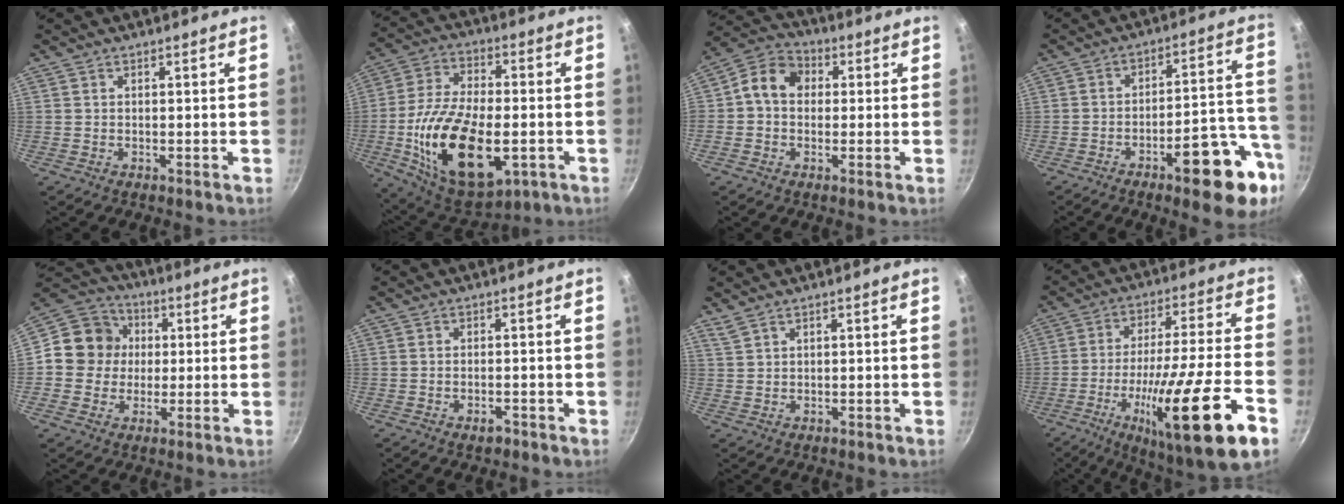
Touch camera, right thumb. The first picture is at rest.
{"total": 23.2, "force": [-5.1, 12.0, 19.2], "torque": [-0.342, 0.015, -0.080]}
{"total": 8.3, "force": [0.6, 6.9, 4.5], "torque": [-0.053, 0.021, -0.014]}
{"total": 17.1, "force": [-8.2, 5.6, 13.9], "torque": [-0.145, 0.051, -0.110]}
{"total": 11.3, "force": [0.8, 10.5, 4.0], "torque": [-0.033, 0.021, -0.006]}
{"total": 2.0, "force": [-1.2, 0.9, 1.2], "torque": [-0.018, 0.010, -0.018]}
{"total": 1.7, "force": [1.5, 0.4, 0.8], "torque": [-0.019, -0.002, 0.036]}
{"total": 24.1, "force": [-10.2, 3.5, 21.6], "torque": [-0.333, 0.025, -0.162]}